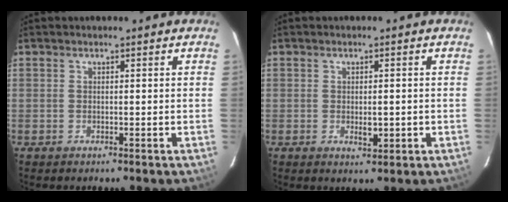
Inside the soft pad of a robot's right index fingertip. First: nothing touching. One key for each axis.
{"total": 2.9, "fx": -0.6, "fy": 1.3, "fz": 2.5, "tx": -0.043, "ty": -0.002, "tz": -0.003}